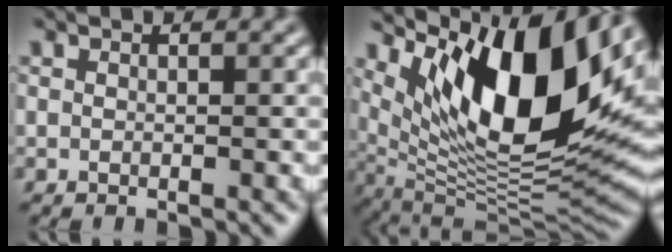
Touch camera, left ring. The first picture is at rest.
{"total": 14.8, "force": [5.8, 5.8, 12.3], "torque": [-0.191, -0.004, 0.105]}